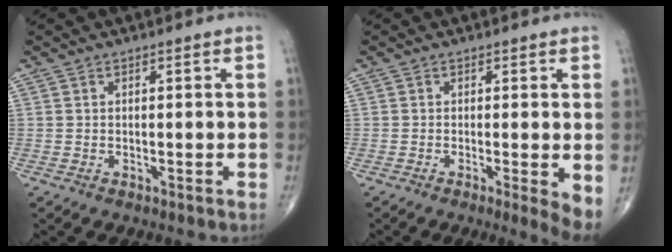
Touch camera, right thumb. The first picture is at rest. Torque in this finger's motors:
{"motor_torque": [-0.02, 0.47, 0.05, -0.19, 0.02]}